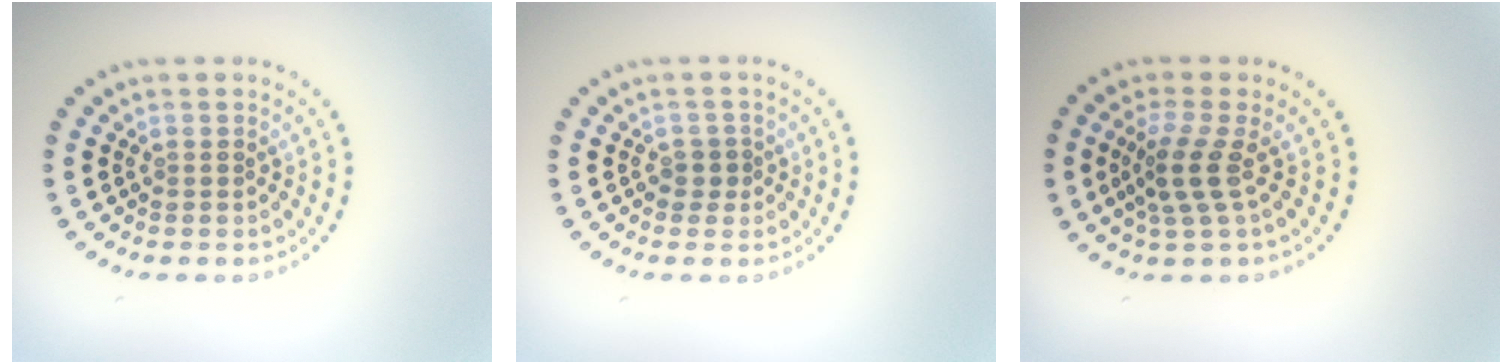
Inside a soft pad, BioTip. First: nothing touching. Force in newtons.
{"total": 0.9, "press": 0.7, "slide": 0.6}
{"total": 2.8, "press": 2.3, "slide": 1.6}